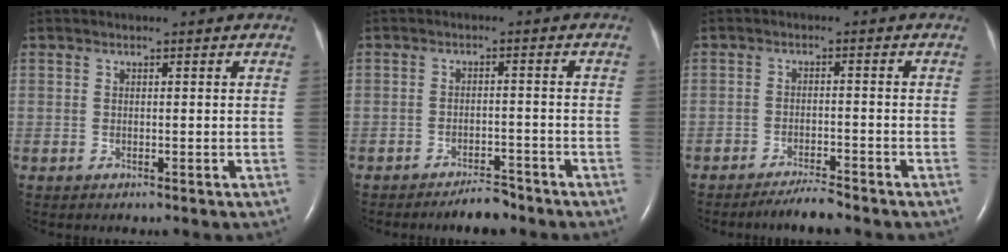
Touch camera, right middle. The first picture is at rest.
{"total": 3.8, "force": [-3.4, 0.9, 1.5], "torque": [-0.025, -0.003, -0.054]}
{"total": 2.9, "force": [-2.9, -0.3, 0.5], "torque": [-0.011, -0.015, -0.049]}